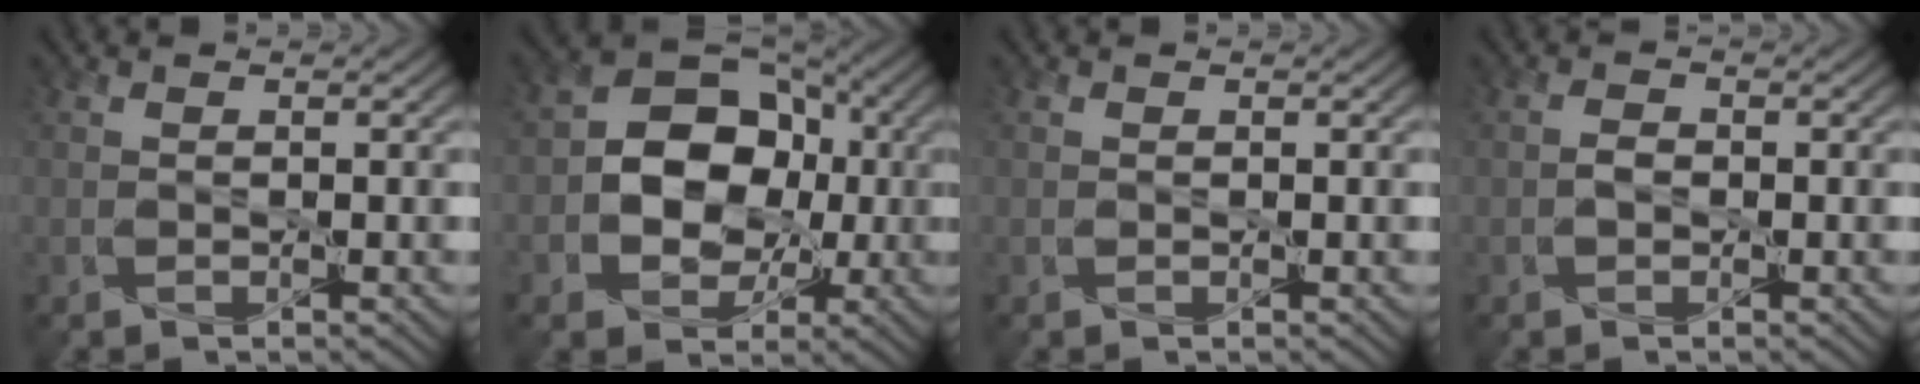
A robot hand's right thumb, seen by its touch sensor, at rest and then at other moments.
{"total": 11.4, "force": [-0.9, 8.8, 7.3], "torque": [-0.115, 0.004, -0.036]}
{"total": 0.0}
{"total": 1.3, "force": [-0.5, 0.8, 0.8], "torque": [-0.018, 0.002, -0.014]}